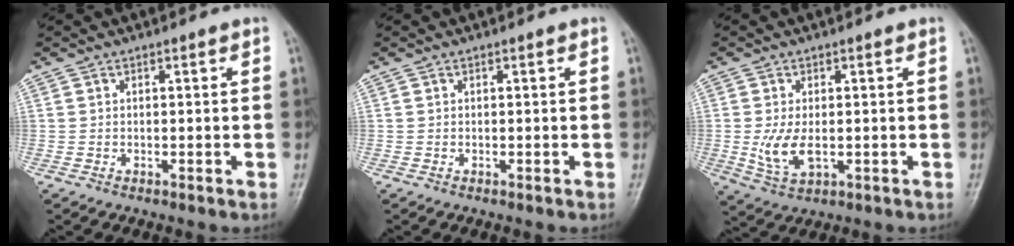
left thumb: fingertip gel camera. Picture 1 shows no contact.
{"total": 0.0}
{"total": 6.2, "force": [-0.4, 3.4, 5.1], "torque": [-0.103, -0.014, 0.000]}